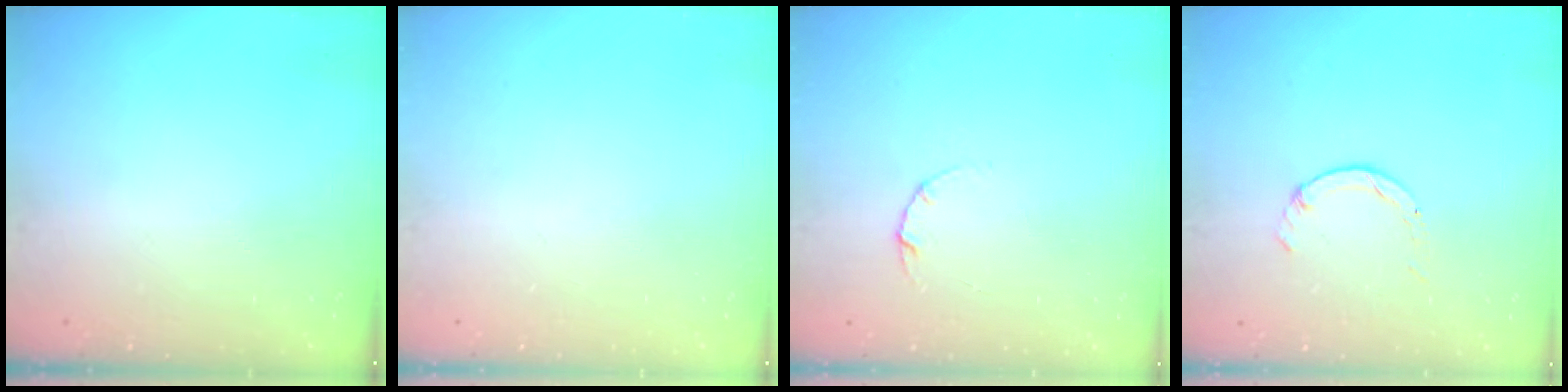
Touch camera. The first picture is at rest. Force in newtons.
{"total": 0.0}
{"total": 3.0, "press": 3.0, "slide": 0.4}
{"total": 0.5, "press": 0.5, "slide": 0.1}